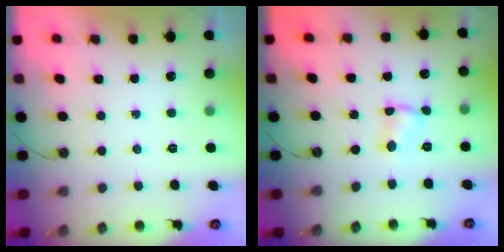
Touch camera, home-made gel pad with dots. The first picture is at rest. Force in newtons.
{"total": 1.8, "press": 1.8, "slide": 0.1}